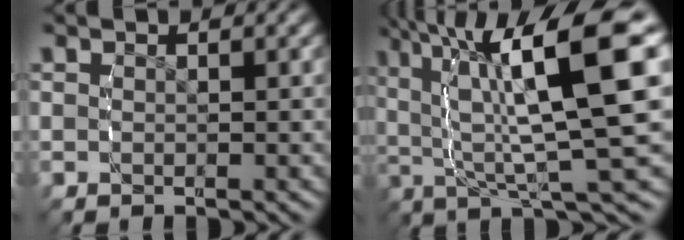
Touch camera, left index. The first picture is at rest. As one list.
[{"total": 12.1, "force": [2.7, 3.8, 11.2], "torque": [-0.168, 0.020, 0.046]}]